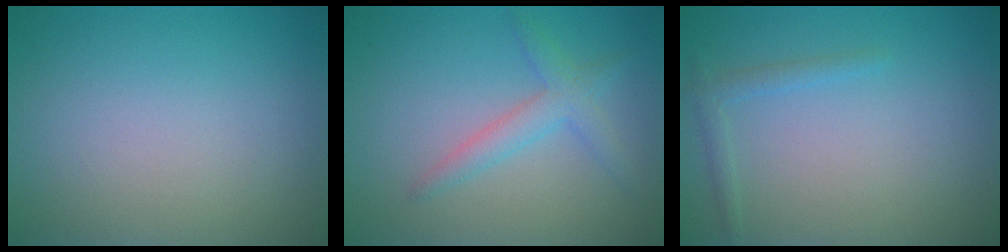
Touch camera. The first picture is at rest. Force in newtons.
{"total": 2.5, "press": 2.5, "slide": 0.1}
{"total": 1.2, "press": 1.2, "slide": 0.1}